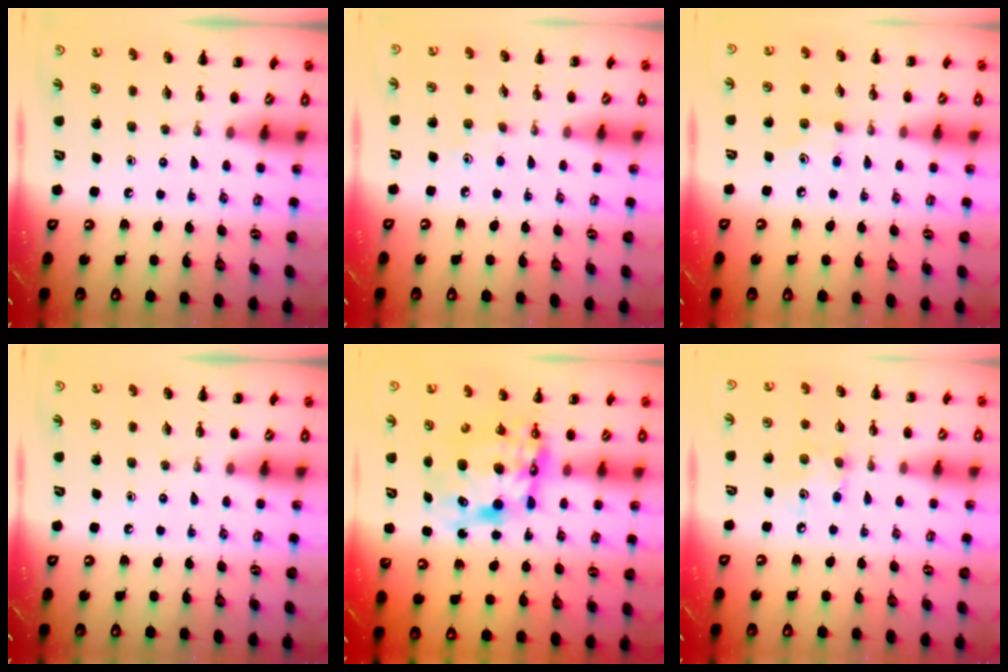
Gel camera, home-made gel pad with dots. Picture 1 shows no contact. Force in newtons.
{"total": 2.8, "press": 2.7, "slide": 0.8}
{"total": 4.7, "press": 4.5, "slide": 1.3}
{"total": 0.0}
{"total": 10.0, "press": 9.7, "slide": 2.6}
{"total": 5.7, "press": 5.6, "slide": 1.0}